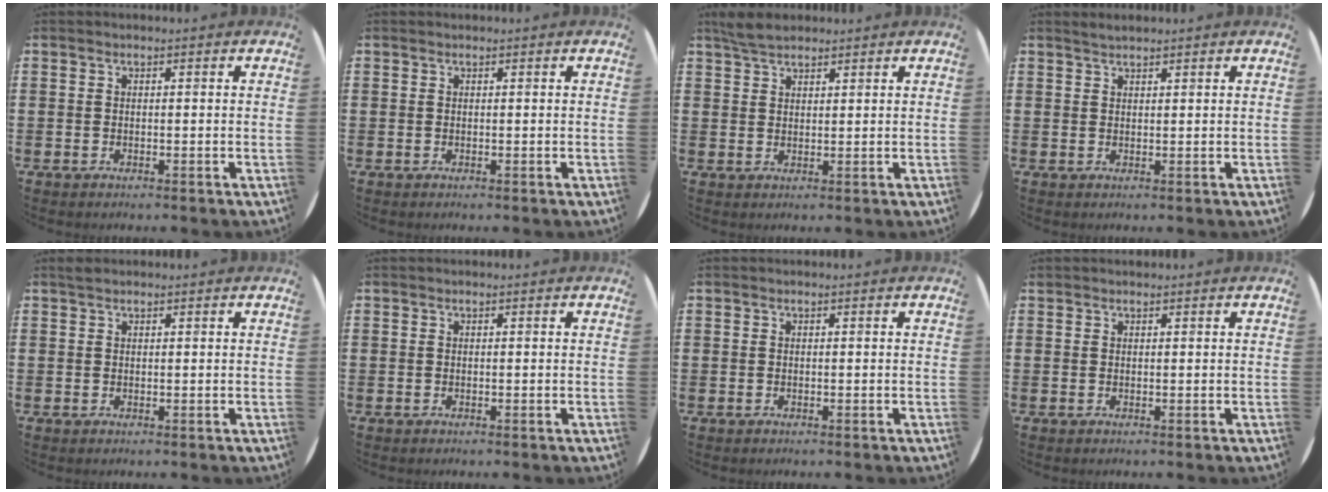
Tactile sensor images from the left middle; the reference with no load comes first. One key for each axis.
{"total": 0.0}
{"total": 3.7, "fx": 3.2, "fy": 1.3, "fz": 1.3, "tx": -0.024, "ty": -0.001, "tz": 0.059}
{"total": 1.2, "fx": 1.1, "fy": 0.0, "fz": 0.3, "tx": -0.005, "ty": 0.002, "tz": 0.021}
{"total": 0.7, "fx": 0.6, "fy": 0.3, "fz": 0.1, "tx": 0.004, "ty": -0.001, "tz": 0.010}
{"total": 0.0}
{"total": 0.0}
{"total": 0.0}